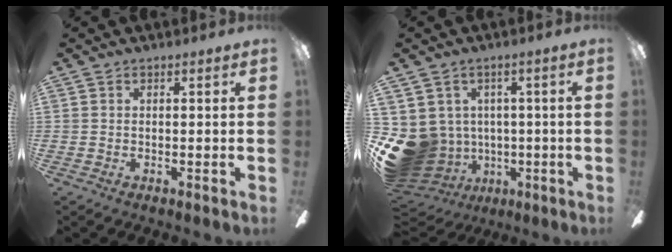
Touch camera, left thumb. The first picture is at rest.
{"total": 12.5, "force": [-2.4, 11.4, 4.6], "torque": [-0.118, 0.002, -0.029]}